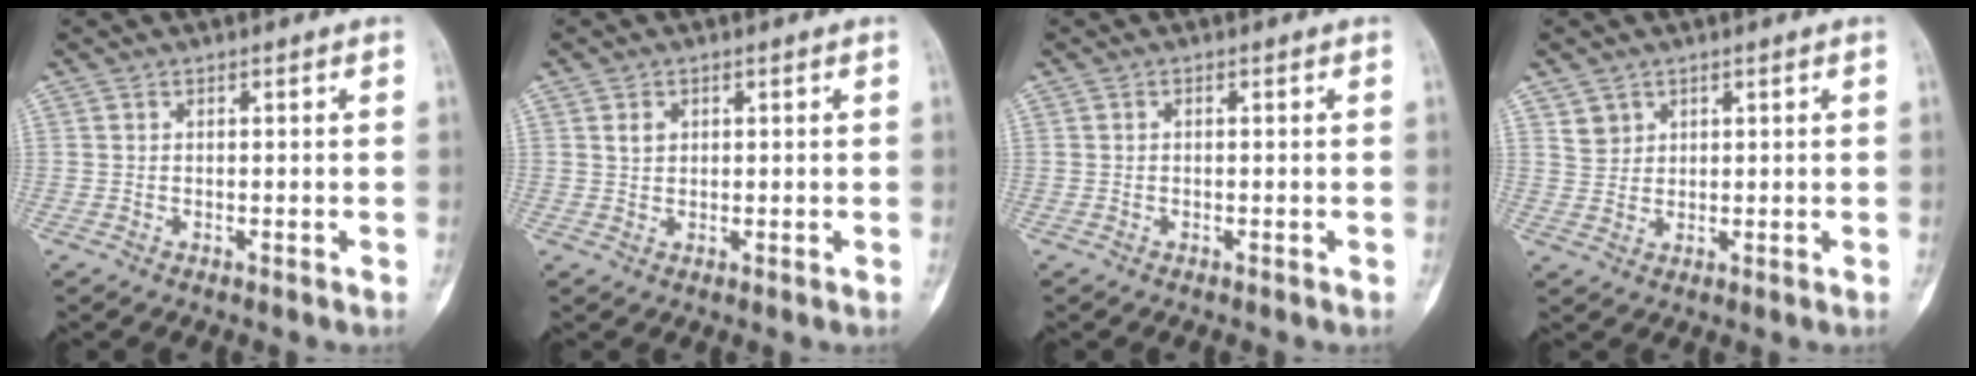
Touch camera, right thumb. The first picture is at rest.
{"total": 1.8, "force": [0.7, 1.4, 0.9], "torque": [-0.011, -0.001, 0.013]}
{"total": 0.0}
{"total": 2.8, "force": [1.7, 2.2, 0.4], "torque": [0.010, -0.009, 0.030]}